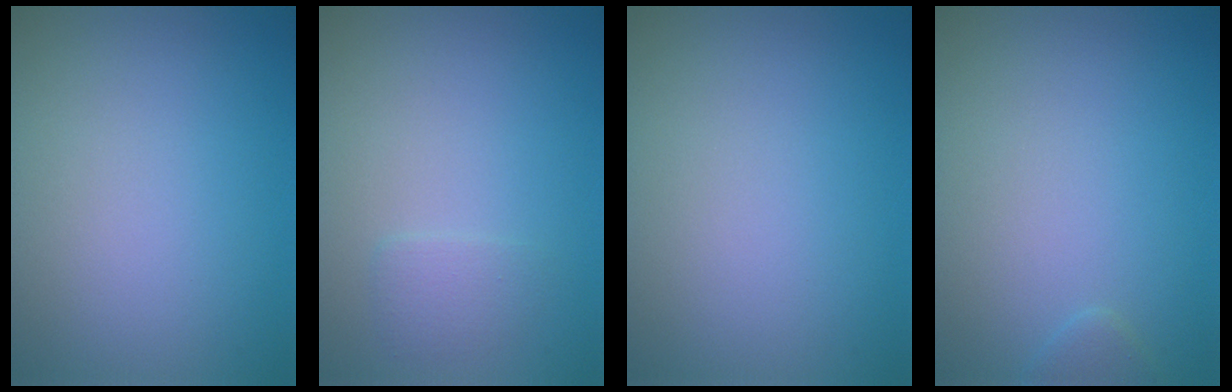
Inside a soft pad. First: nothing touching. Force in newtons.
{"total": 1.2, "press": 1.1, "slide": 0.3}
{"total": 0.0}
{"total": 0.8, "press": 0.8, "slide": 0.0}